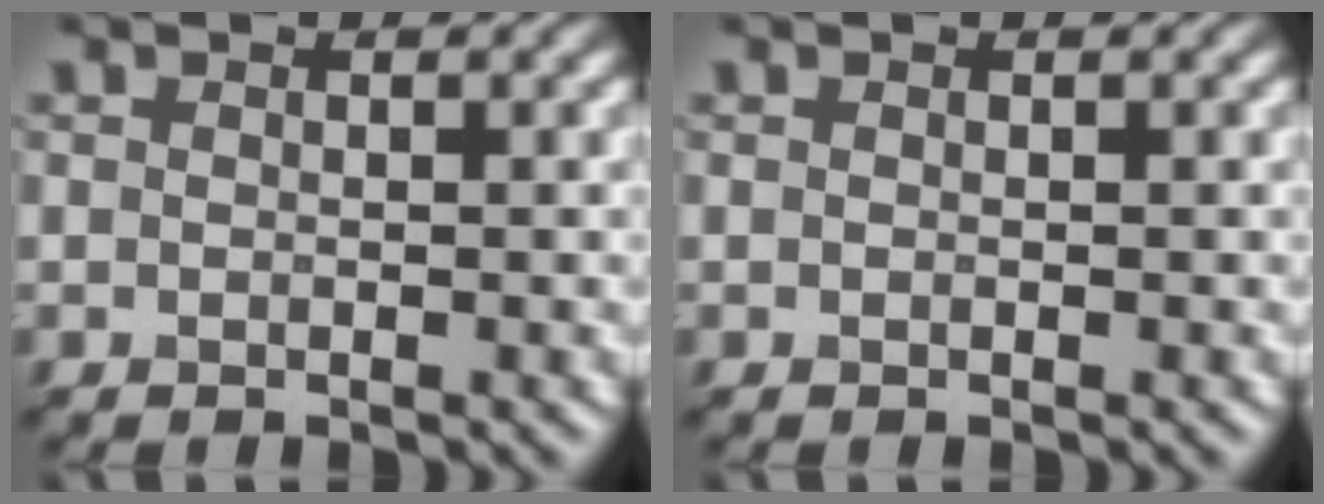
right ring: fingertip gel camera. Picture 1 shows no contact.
{"total": 0.0}